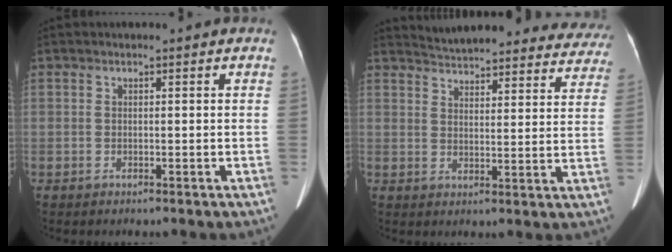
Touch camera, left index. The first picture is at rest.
{"total": 24.0, "force": [22.6, 5.2, 6.2], "torque": [-0.088, -0.044, 0.265]}